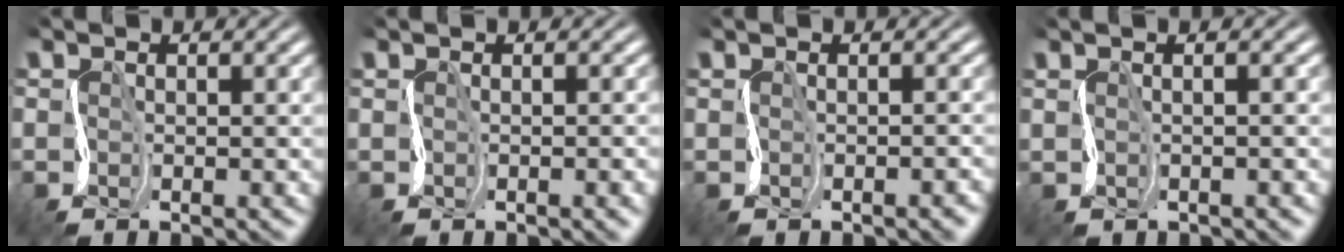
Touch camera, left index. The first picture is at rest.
{"total": 2.1, "force": [0.1, 1.0, 1.9], "torque": [-0.008, 0.007, 0.003]}
{"total": 2.3, "force": [-0.7, 1.1, 1.9], "torque": [-0.002, 0.010, 0.001]}
{"total": 2.4, "force": [1.4, 1.1, 1.6], "torque": [-0.013, 0.017, -0.001]}